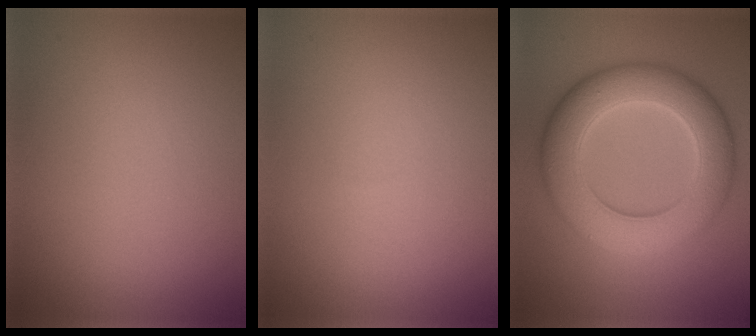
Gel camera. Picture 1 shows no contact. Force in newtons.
{"total": 0.0}
{"total": 9.4, "press": 9.4, "slide": 0.2}